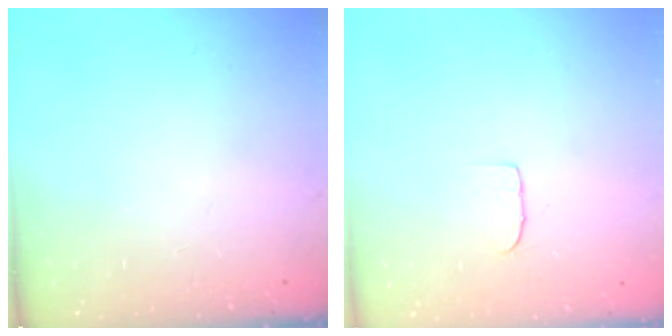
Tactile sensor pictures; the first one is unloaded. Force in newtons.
{"total": 4.3, "press": 4.3, "slide": 0.3}